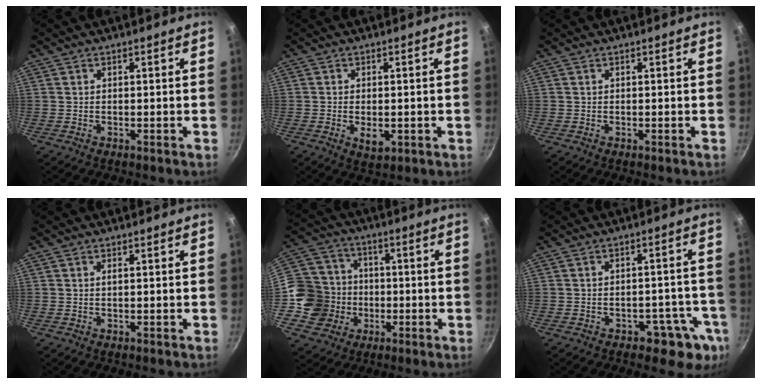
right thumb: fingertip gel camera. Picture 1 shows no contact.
{"total": 3.8, "force": [-0.7, 2.3, 3.0], "torque": [-0.045, -0.006, -0.006]}
{"total": 0.0}
{"total": 0.5, "force": [0.1, 0.1, 0.5], "torque": [-0.008, 0.000, 0.001]}
{"total": 14.8, "force": [-3.0, 13.6, 5.1], "torque": [-0.076, 0.036, -0.056]}
{"total": 8.1, "force": [-4.1, 5.0, 4.9], "torque": [-0.004, 0.040, -0.039]}